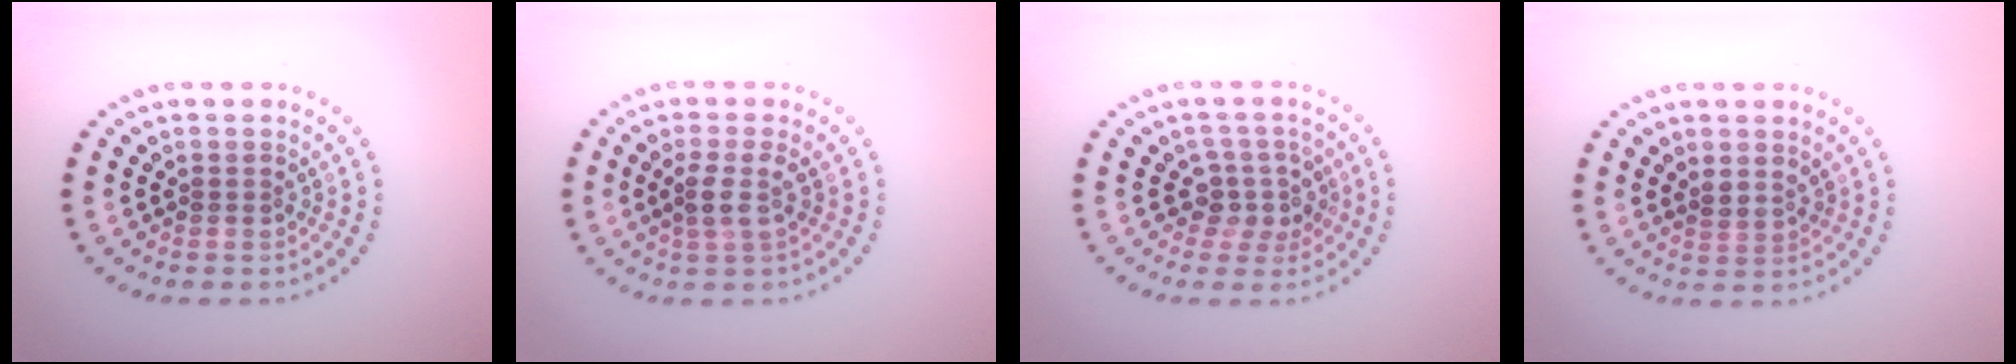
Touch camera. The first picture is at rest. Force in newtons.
{"total": 2.3, "press": 1.8, "slide": 1.5}
{"total": 2.7, "press": 2.2, "slide": 1.6}
{"total": 1.2, "press": 0.8, "slide": 0.9}